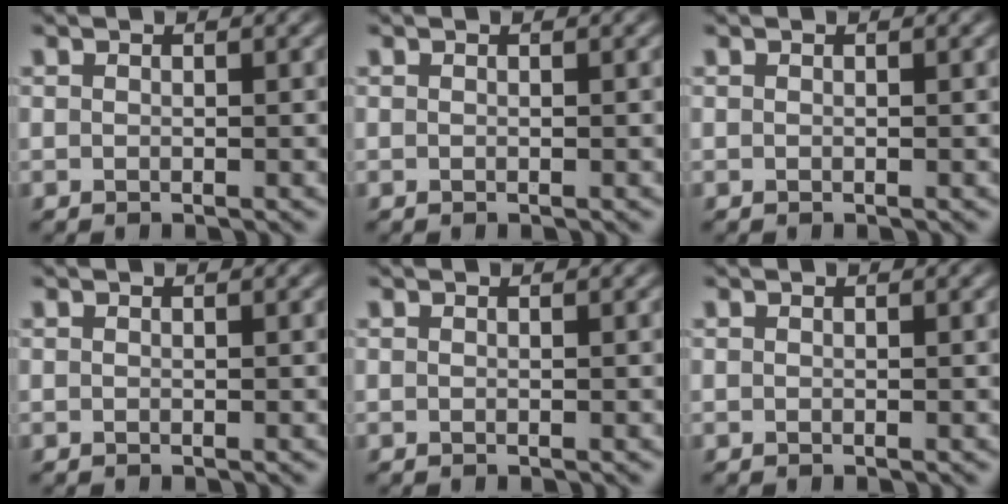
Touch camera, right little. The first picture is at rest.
{"total": 0.0}
{"total": 0.0}
{"total": 0.0}
{"total": 0.0}
{"total": 0.0}